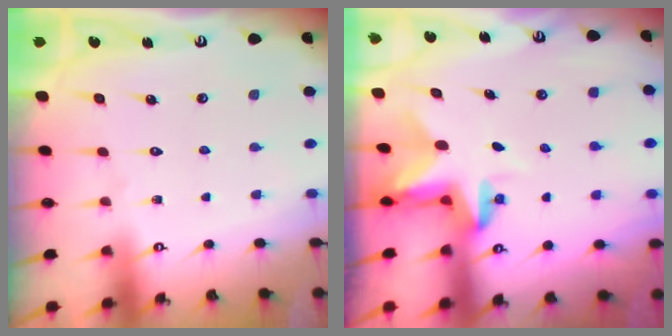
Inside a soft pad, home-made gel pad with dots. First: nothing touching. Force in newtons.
{"total": 3.0, "press": 3.0, "slide": 0.4}